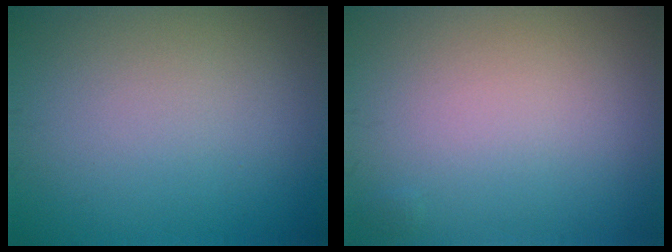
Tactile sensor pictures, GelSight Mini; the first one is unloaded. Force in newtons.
{"total": 0.0}